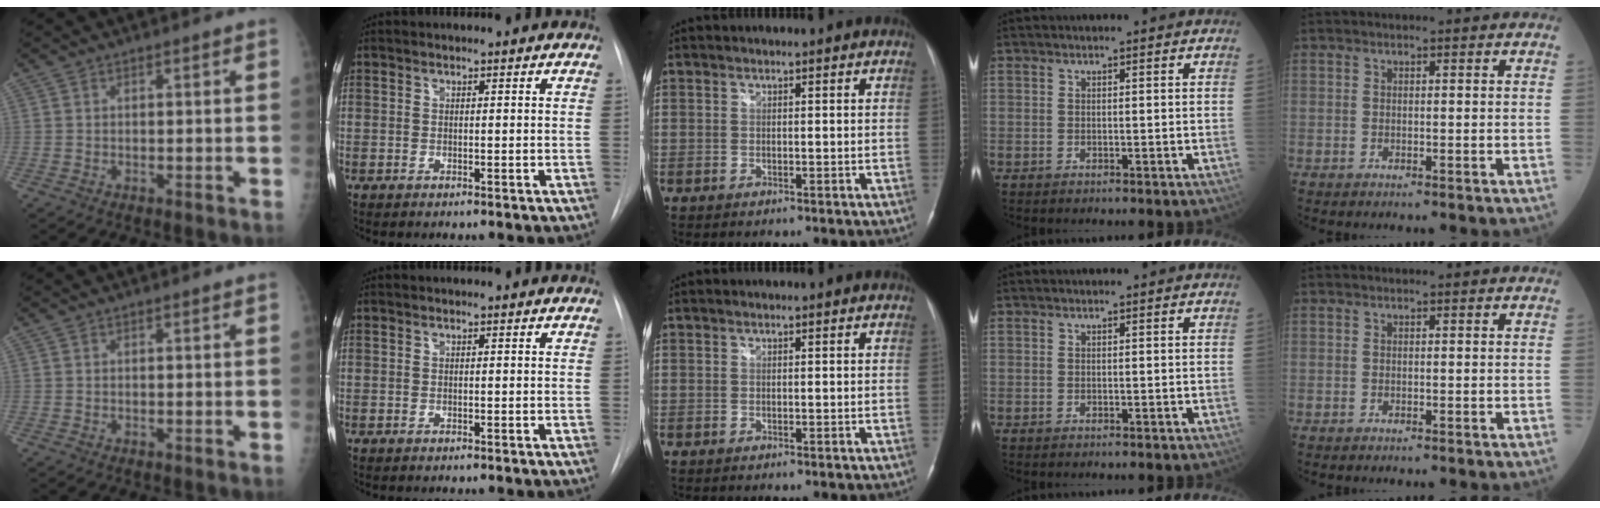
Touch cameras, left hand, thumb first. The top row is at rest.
{}